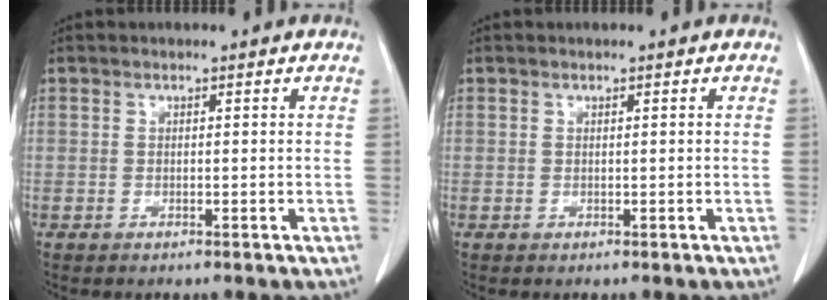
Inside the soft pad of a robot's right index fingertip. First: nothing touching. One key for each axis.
{"total": 0.0}